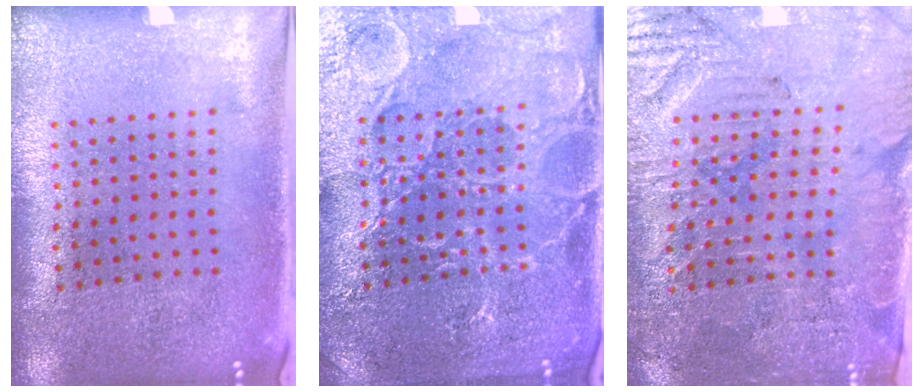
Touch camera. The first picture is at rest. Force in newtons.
{"total": 4.6, "press": 4.5, "slide": 0.7}
{"total": 3.5, "press": 3.3, "slide": 1.0}